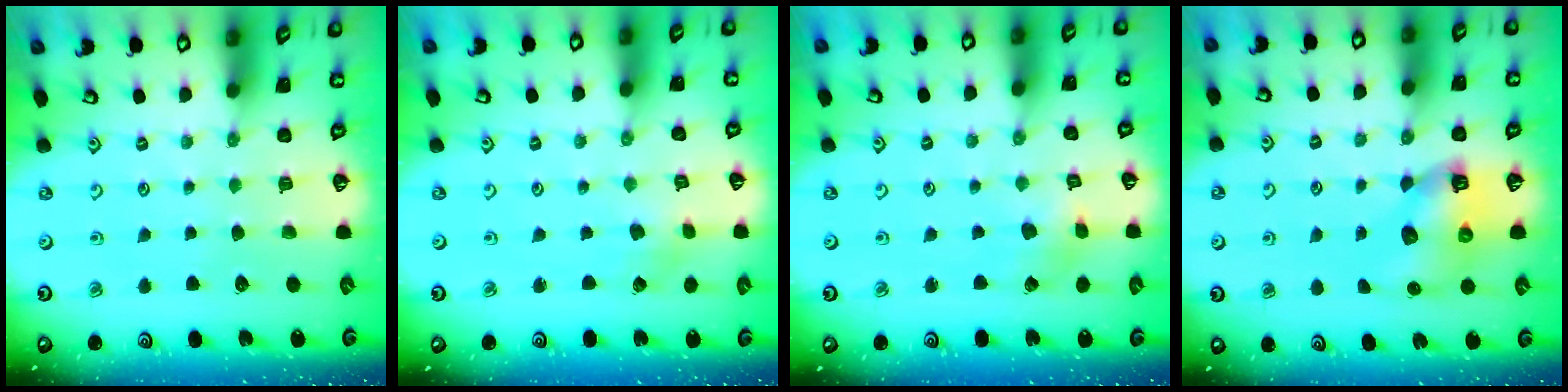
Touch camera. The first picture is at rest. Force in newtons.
{"total": 0.8, "press": 0.8, "slide": 0.2}
{"total": 2.7, "press": 2.7, "slide": 0.5}
{"total": 8.4, "press": 8.4, "slide": 0.9}